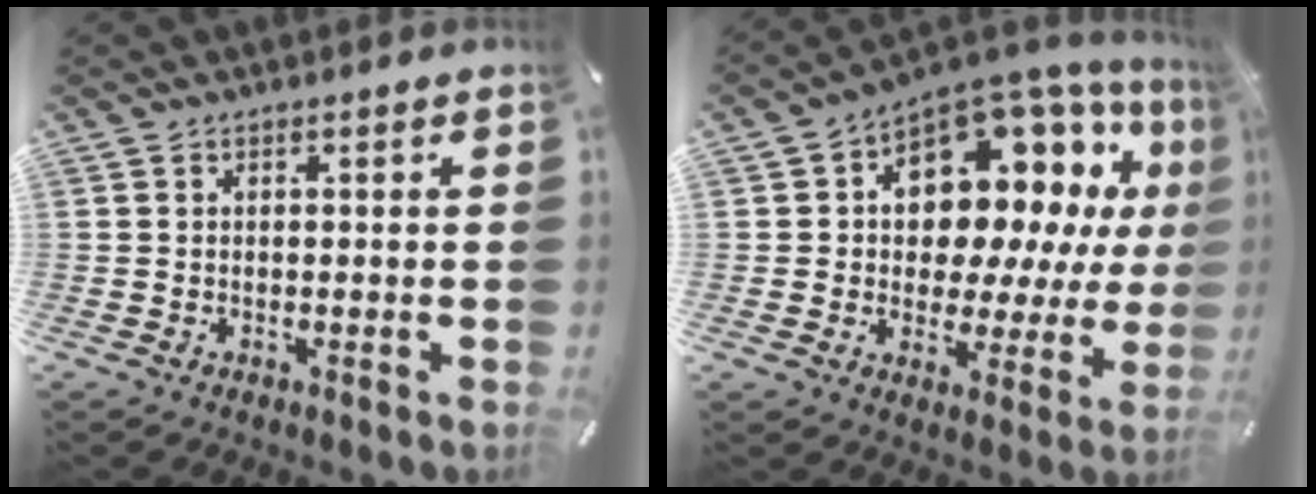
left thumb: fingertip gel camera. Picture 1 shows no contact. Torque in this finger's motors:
{"motor_torque": [2.51, 2.51, 1.57, -1.20, 0.31]}